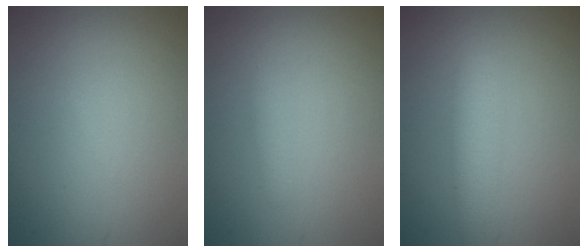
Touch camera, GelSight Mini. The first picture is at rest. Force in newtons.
{"total": 0.7, "press": 0.7, "slide": 0.1}
{"total": 2.8, "press": 2.8, "slide": 0.1}